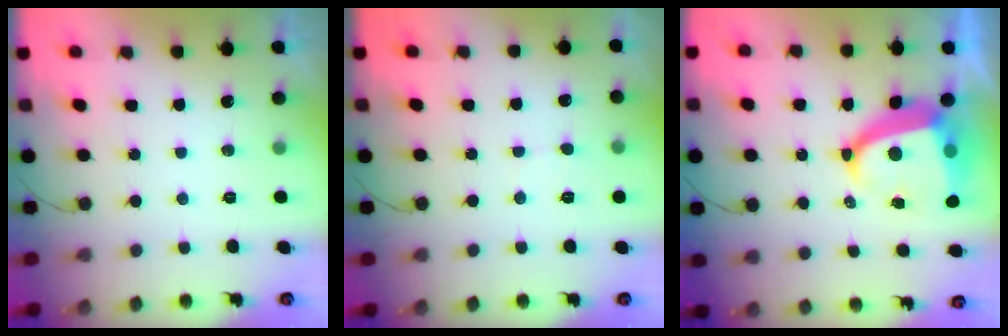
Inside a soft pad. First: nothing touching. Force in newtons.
{"total": 2.9, "press": 2.9, "slide": 0.3}
{"total": 14.0, "press": 13.9, "slide": 1.5}